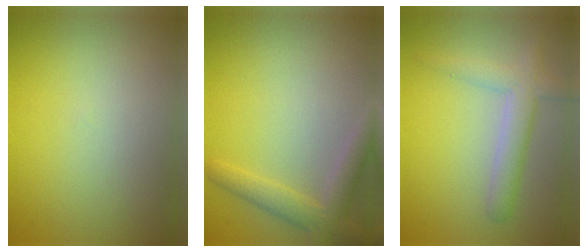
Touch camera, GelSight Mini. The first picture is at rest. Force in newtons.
{"total": 3.6, "press": 3.6, "slide": 0.3}
{"total": 3.3, "press": 3.3, "slide": 0.1}